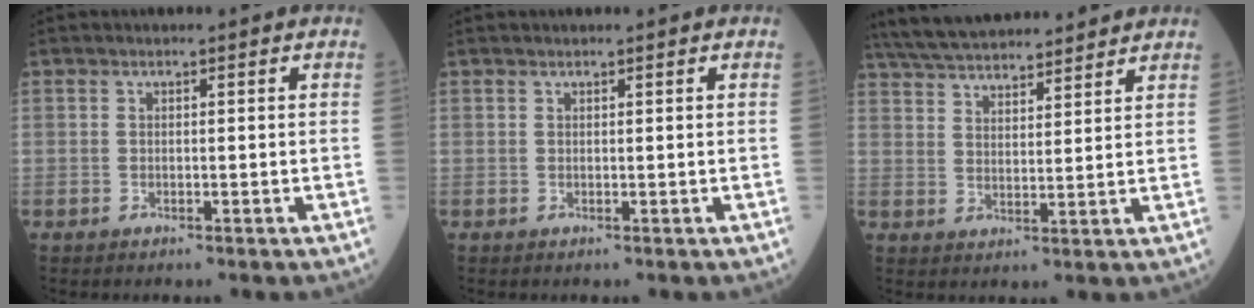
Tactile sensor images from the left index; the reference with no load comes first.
{"total": 0.5, "force": [0.5, 0.0, 0.1], "torque": [-0.004, 0.011, 0.011]}
{"total": 16.1, "force": [14.7, 3.0, 5.9], "torque": [-0.109, 0.043, 0.236]}